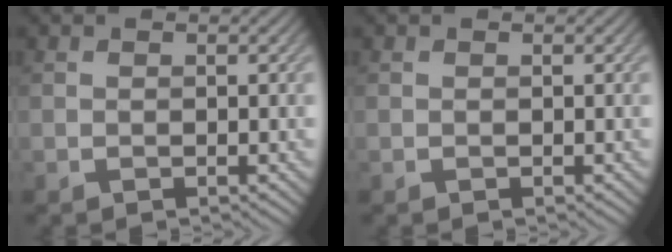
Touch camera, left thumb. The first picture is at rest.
{"total": 0.0}